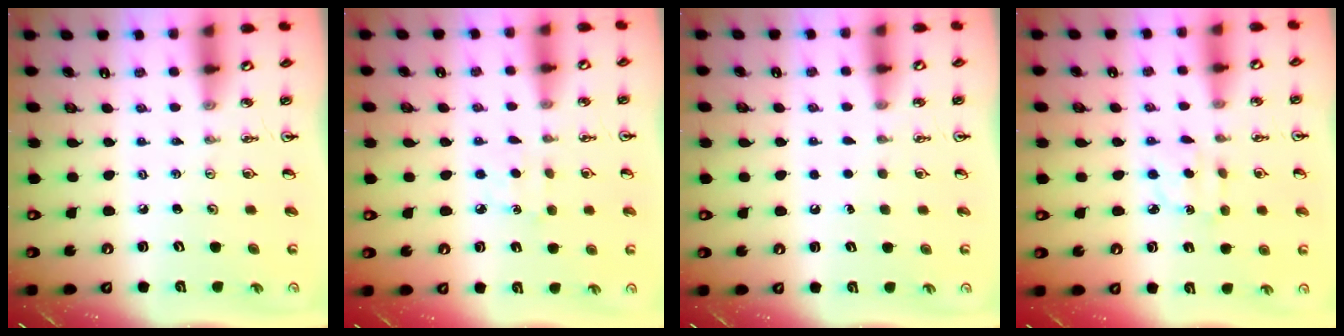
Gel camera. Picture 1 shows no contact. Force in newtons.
{"total": 4.1, "press": 4.0, "slide": 0.6}
{"total": 1.4, "press": 1.4, "slide": 0.1}
{"total": 4.5, "press": 4.5, "slide": 0.6}